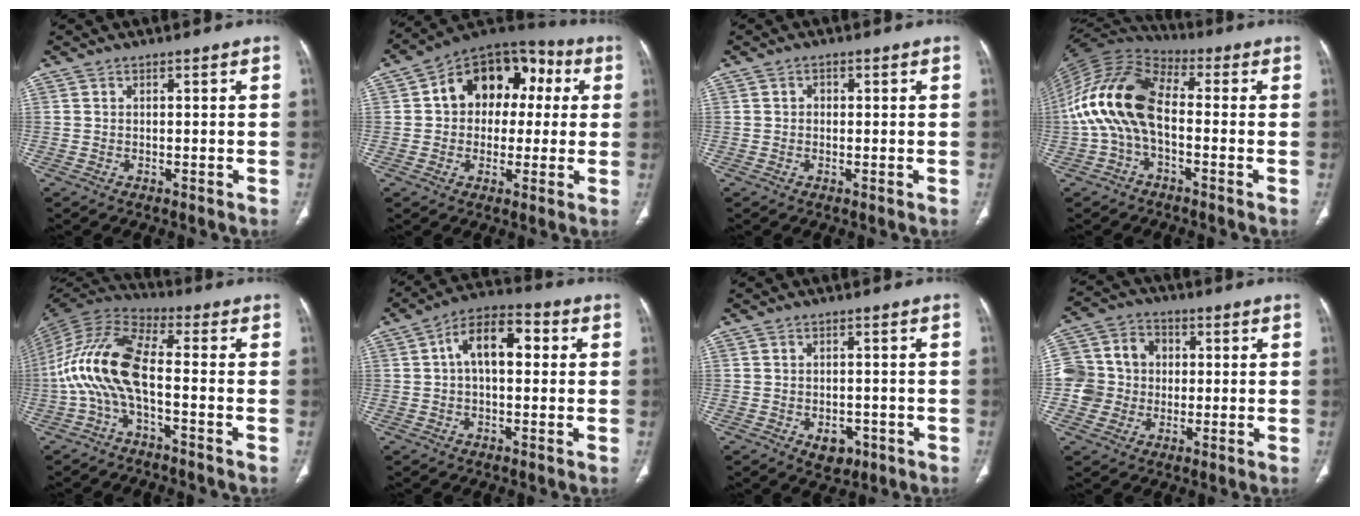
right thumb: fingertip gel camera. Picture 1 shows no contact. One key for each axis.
{"total": 16.5, "fx": 2.7, "fy": 12.0, "fz": 11.0, "tx": -0.108, "ty": 0.040, "tz": 0.031}
{"total": 1.2, "fx": 0.1, "fy": 1.0, "fz": 0.6, "tx": -0.004, "ty": 0.003, "tz": -0.002}
{"total": 16.4, "fx": -1.4, "fy": 9.2, "fz": 13.5, "tx": -0.268, "ty": 0.039, "tz": -0.037}
{"total": 13.7, "fx": -2.7, "fy": 5.2, "fz": 12.4, "tx": -0.265, "ty": 0.046, "tz": -0.064}
{"total": 10.9, "fx": 1.9, "fy": 5.9, "fz": 8.9, "tx": -0.139, "ty": 0.032, "tz": 0.022}
{"total": 4.2, "fx": -1.7, "fy": 3.0, "fz": 2.4, "tx": -0.017, "ty": 0.005, "tz": -0.013}
{"total": 12.1, "fx": 0.1, "fy": 11.2, "fz": 4.5, "tx": -0.063, "ty": 0.026, "tz": 0.002}